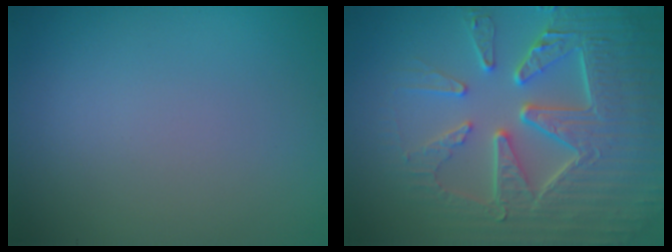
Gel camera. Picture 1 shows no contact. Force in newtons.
{"total": 8.8, "press": 6.4, "slide": 6.0}